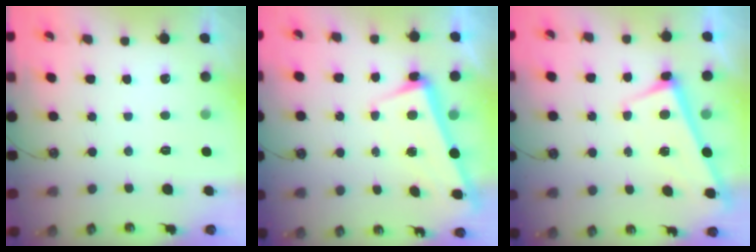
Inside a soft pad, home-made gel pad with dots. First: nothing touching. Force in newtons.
{"total": 2.7, "press": 2.6, "slide": 0.7}
{"total": 2.8, "press": 2.8, "slide": 0.4}